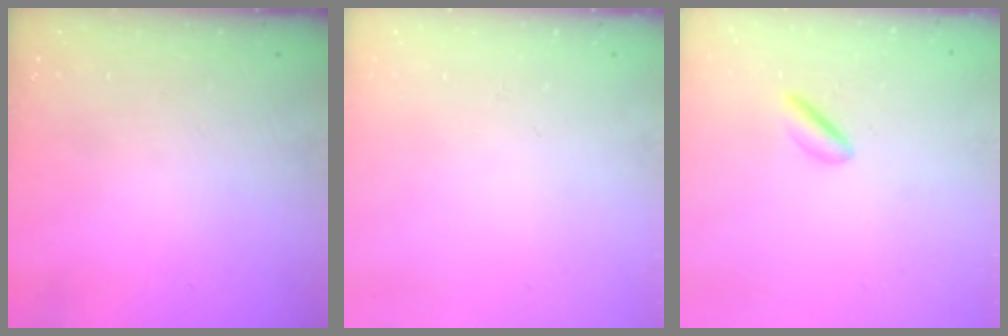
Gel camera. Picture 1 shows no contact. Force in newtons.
{"total": 0.0}
{"total": 2.6, "press": 2.5, "slide": 1.0}